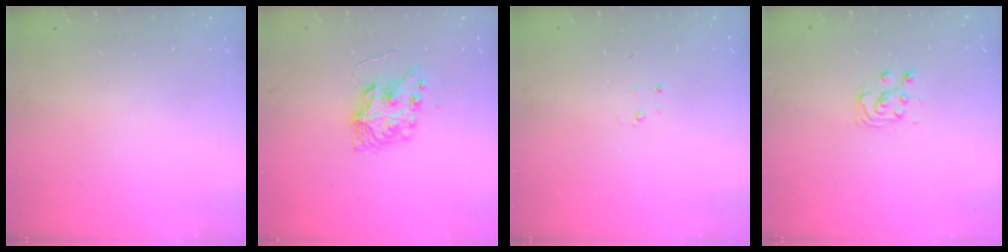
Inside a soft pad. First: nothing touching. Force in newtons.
{"total": 8.5, "press": 8.5, "slide": 0.3}
{"total": 2.3, "press": 2.3, "slide": 0.3}
{"total": 6.1, "press": 6.1, "slide": 0.5}